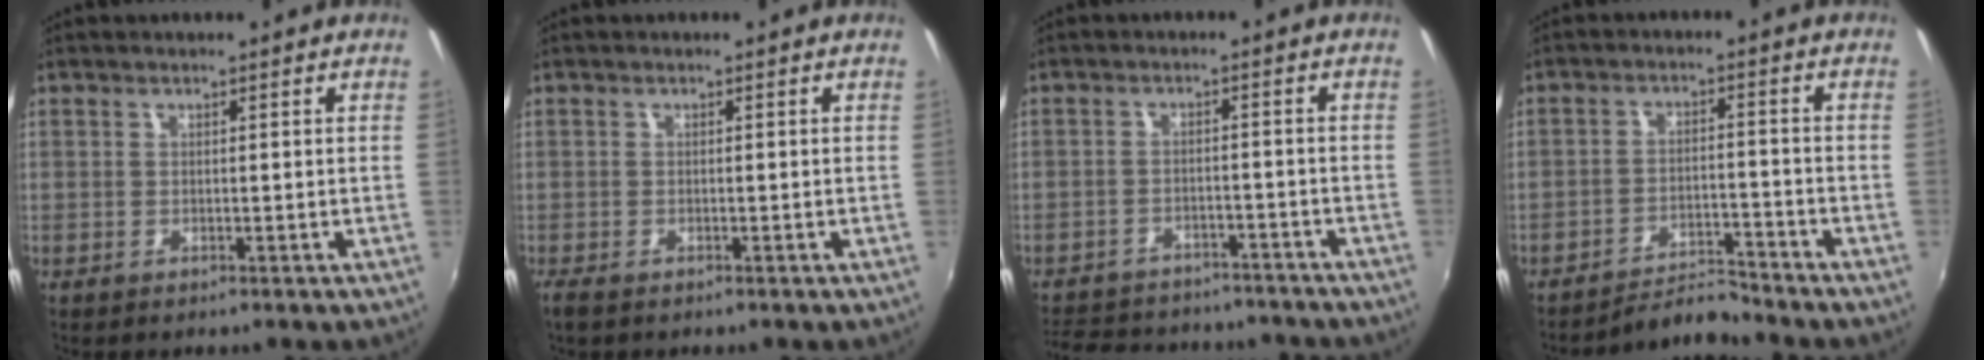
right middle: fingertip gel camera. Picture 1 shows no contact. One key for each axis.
{"total": 1.8, "fx": -1.4, "fy": 0.6, "fz": 0.9, "tx": -0.019, "ty": -0.006, "tz": -0.024}
{"total": 20.0, "fx": -17.0, "fy": 7.6, "fz": 7.5, "tx": -0.165, "ty": 0.011, "tz": -0.222}
{"total": 5.1, "fx": -5.1, "fy": -0.6, "fz": 0.0, "tx": -0.015, "ty": 0.013, "tz": -0.088}